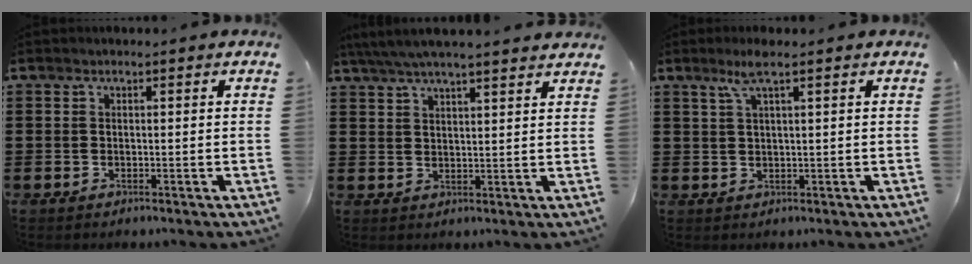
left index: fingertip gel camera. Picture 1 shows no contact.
{"total": 4.6, "force": [4.2, 0.0, 1.9], "torque": [-0.049, -0.012, 0.075]}
{"total": 3.3, "force": [1.8, 0.2, 2.8], "torque": [-0.059, 0.002, 0.032]}